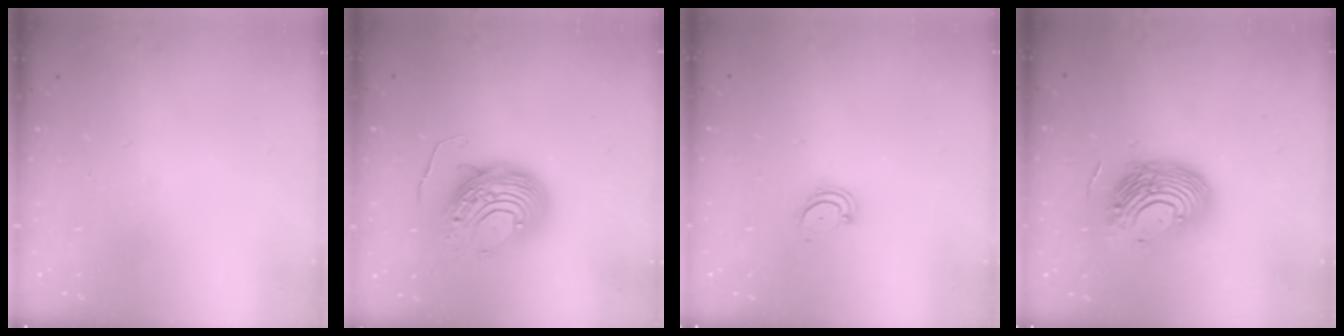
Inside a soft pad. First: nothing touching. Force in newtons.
{"total": 12.5, "press": 12.4, "slide": 1.3}
{"total": 2.2, "press": 2.2, "slide": 0.3}
{"total": 15.1, "press": 14.8, "slide": 2.7}